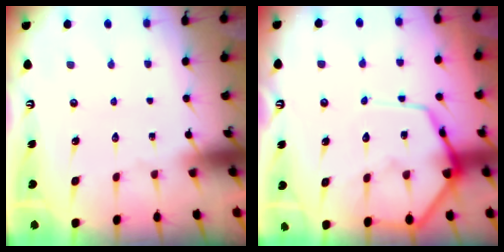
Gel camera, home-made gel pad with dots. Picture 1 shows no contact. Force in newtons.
{"total": 11.5, "press": 11.4, "slide": 1.1}